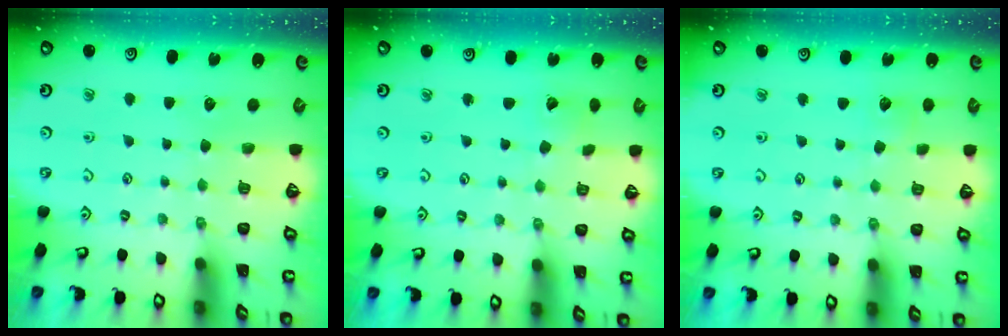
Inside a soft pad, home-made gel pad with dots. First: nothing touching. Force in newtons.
{"total": 3.1, "press": 3.1, "slide": 0.5}
{"total": 3.4, "press": 3.4, "slide": 0.3}